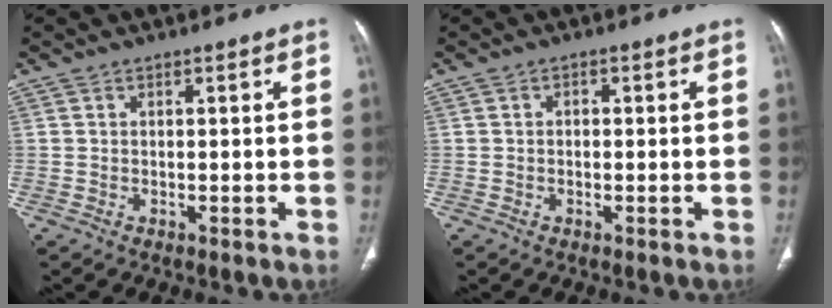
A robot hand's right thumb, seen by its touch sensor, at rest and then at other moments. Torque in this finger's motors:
{"motor_torque": [-0.34, 0.15, 0.08, 0.23, -0.06]}